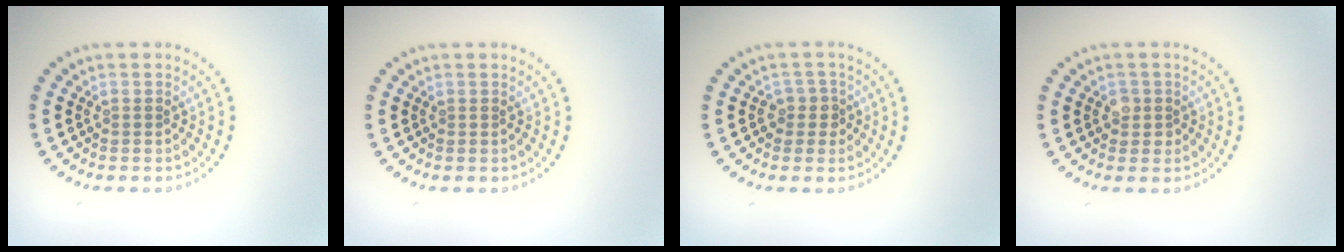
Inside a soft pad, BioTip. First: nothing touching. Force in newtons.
{"total": 0.0}
{"total": 1.9, "press": 1.6, "slide": 1.1}
{"total": 1.4, "press": 1.3, "slide": 0.6}